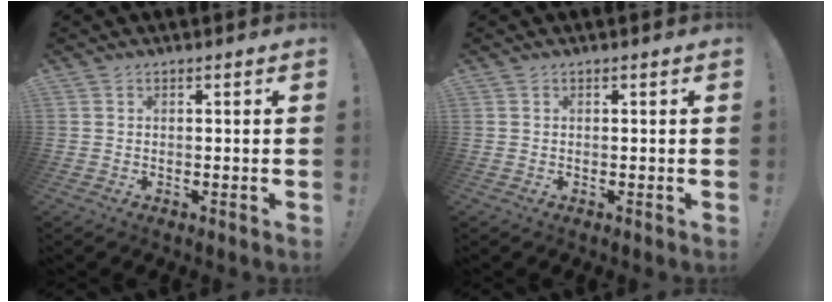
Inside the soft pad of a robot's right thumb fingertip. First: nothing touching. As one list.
[{"total": 0.0}]